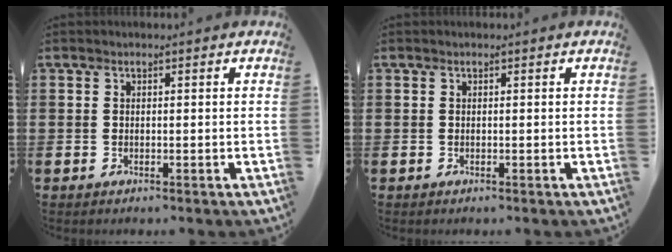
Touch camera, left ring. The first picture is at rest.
{"total": 0.0}